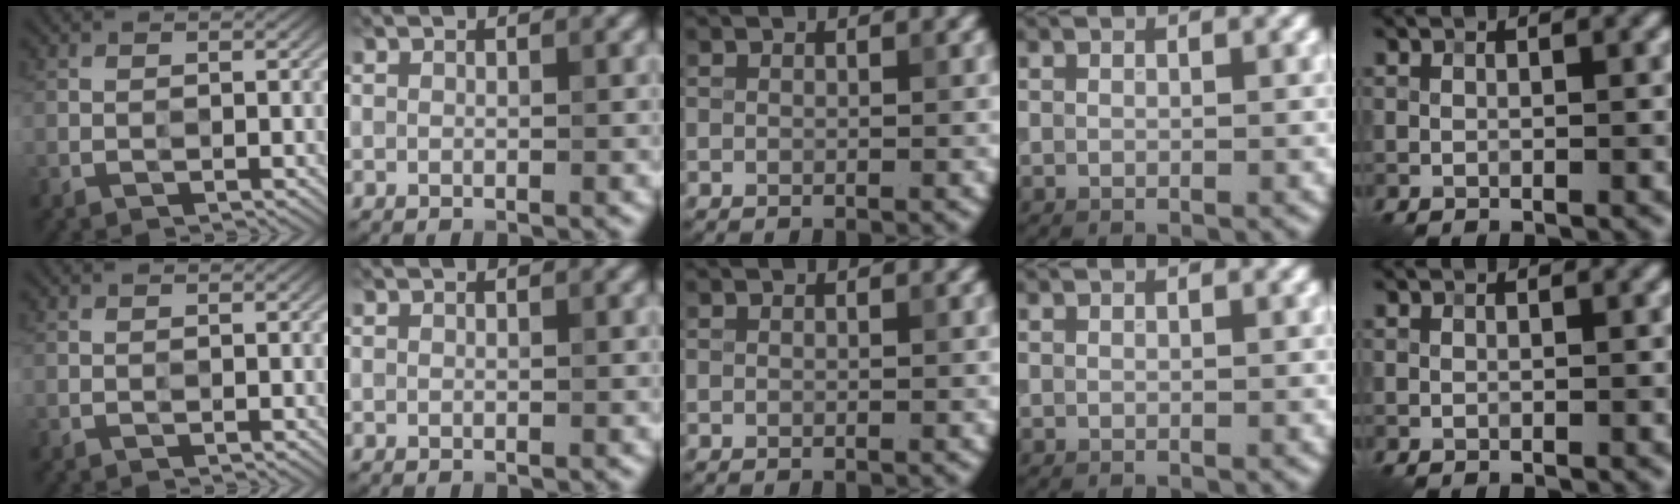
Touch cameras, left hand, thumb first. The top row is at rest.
{}